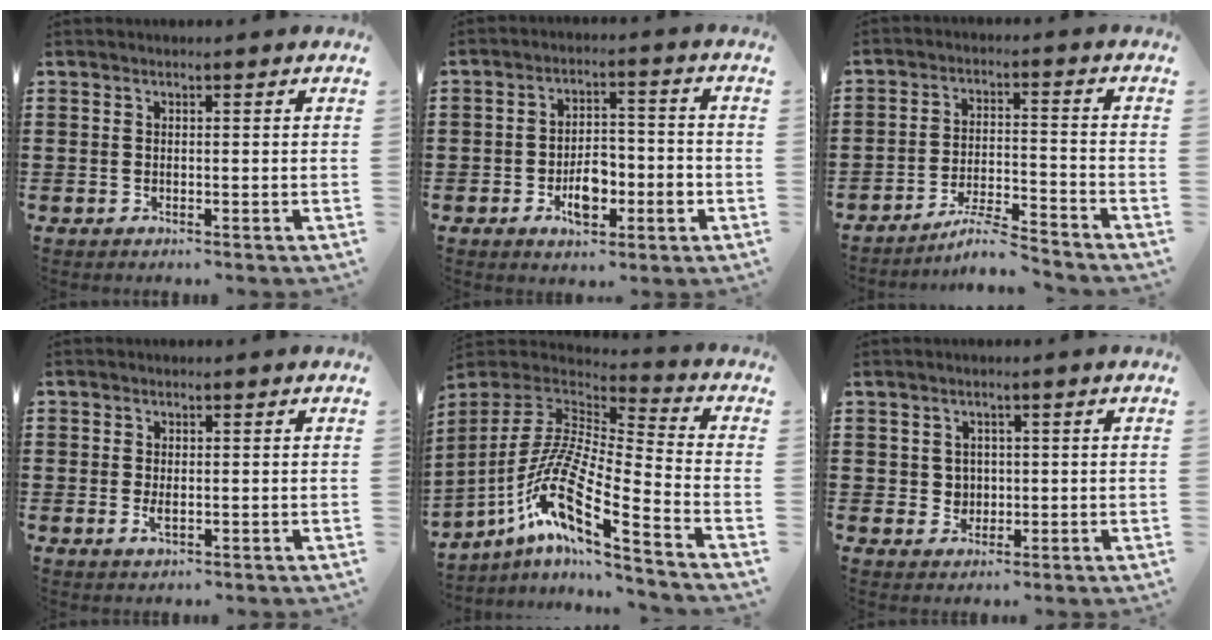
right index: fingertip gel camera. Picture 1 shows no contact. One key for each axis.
{"total": 6.2, "fx": -2.5, "fy": 2.9, "fz": 4.9, "tx": -0.080, "ty": 0.003, "tz": -0.044}
{"total": 6.1, "fx": -5.7, "fy": 0.1, "fz": 2.2, "tx": -0.052, "ty": -0.008, "tz": -0.112}
{"total": 1.3, "fx": -0.1, "fy": 0.6, "fz": 1.1, "tx": -0.023, "ty": -0.002, "tz": 0.000}
{"total": 12.4, "fx": -6.9, "fy": 1.6, "fz": 10.1, "tx": -0.236, "ty": -0.024, "tz": -0.152}
{"total": 2.2, "fx": 0.4, "fy": 2.1, "fz": 0.5, "tx": -0.020, "ty": 0.008, "tz": 0.006}